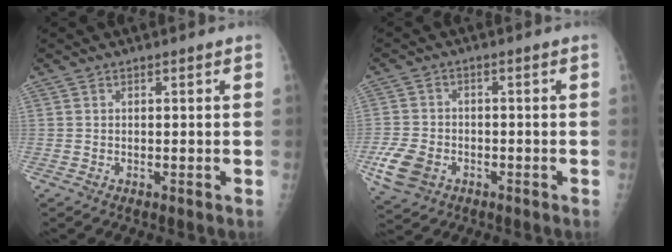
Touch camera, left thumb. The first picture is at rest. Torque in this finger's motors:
{"motor_torque": [0.43, 1.67, 0.45, -0.31, 0.33]}